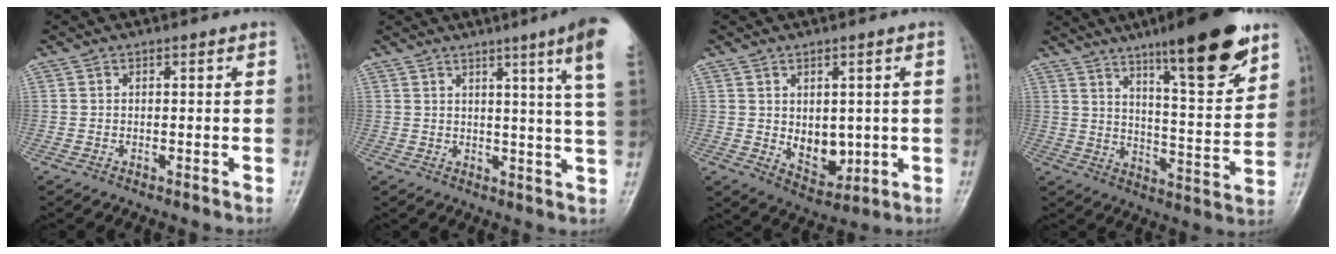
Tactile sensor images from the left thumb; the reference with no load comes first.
{"total": 12.1, "force": [6.5, -0.6, 10.1], "torque": [-0.130, -0.030, 0.065]}
{"total": 7.0, "force": [0.0, 4.7, 5.2], "torque": [-0.050, -0.016, 0.020]}
{"total": 18.5, "force": [11.7, 3.7, 13.9], "torque": [-0.178, -0.065, 0.181]}